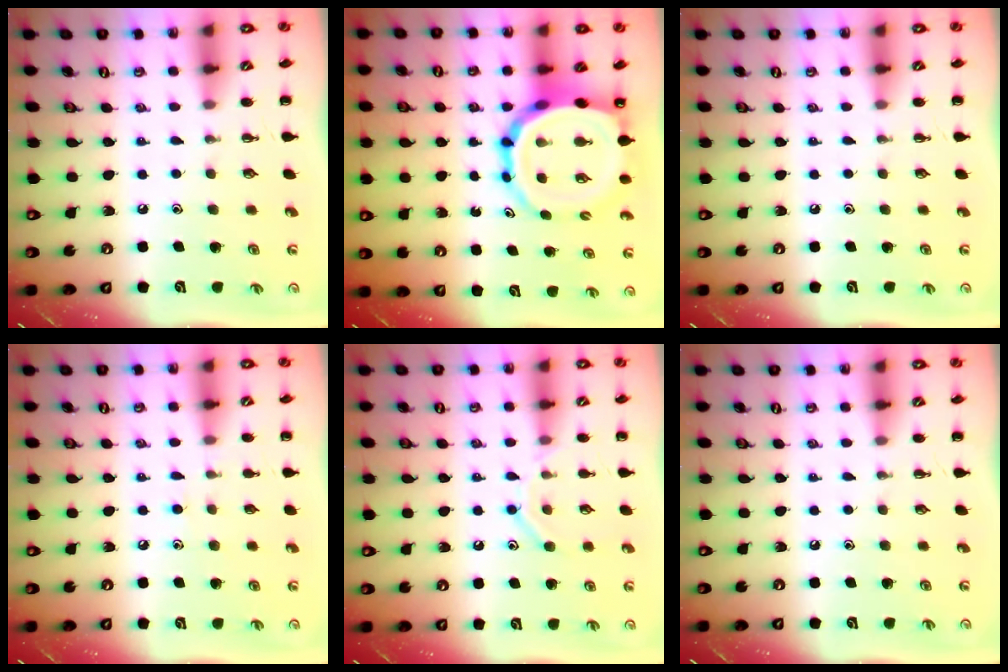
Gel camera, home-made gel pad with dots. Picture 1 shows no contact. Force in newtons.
{"total": 15.5, "press": 14.9, "slide": 4.3}
{"total": 0.0}
{"total": 5.8, "press": 5.4, "slide": 2.1}
{"total": 9.8, "press": 9.8, "slide": 1.3}
{"total": 0.0}